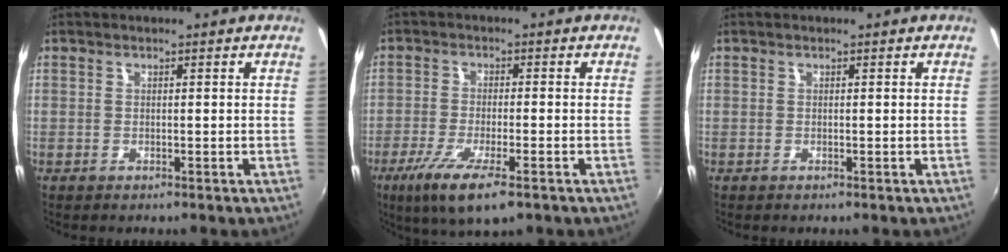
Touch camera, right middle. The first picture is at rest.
{"total": 10.0, "force": [-5.9, 2.1, 7.8], "torque": [-0.167, -0.038, -0.104]}
{"total": 0.0}